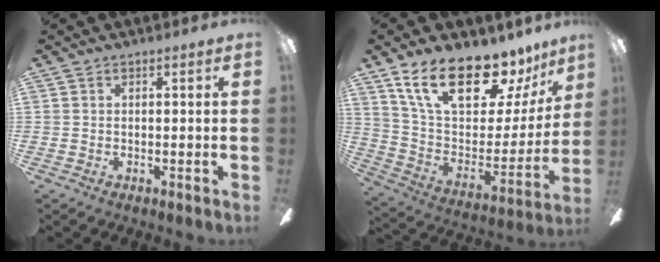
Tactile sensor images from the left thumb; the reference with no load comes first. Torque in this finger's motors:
{"motor_torque": [1.04, 0.38, 1.62, -1.15, 0.38]}